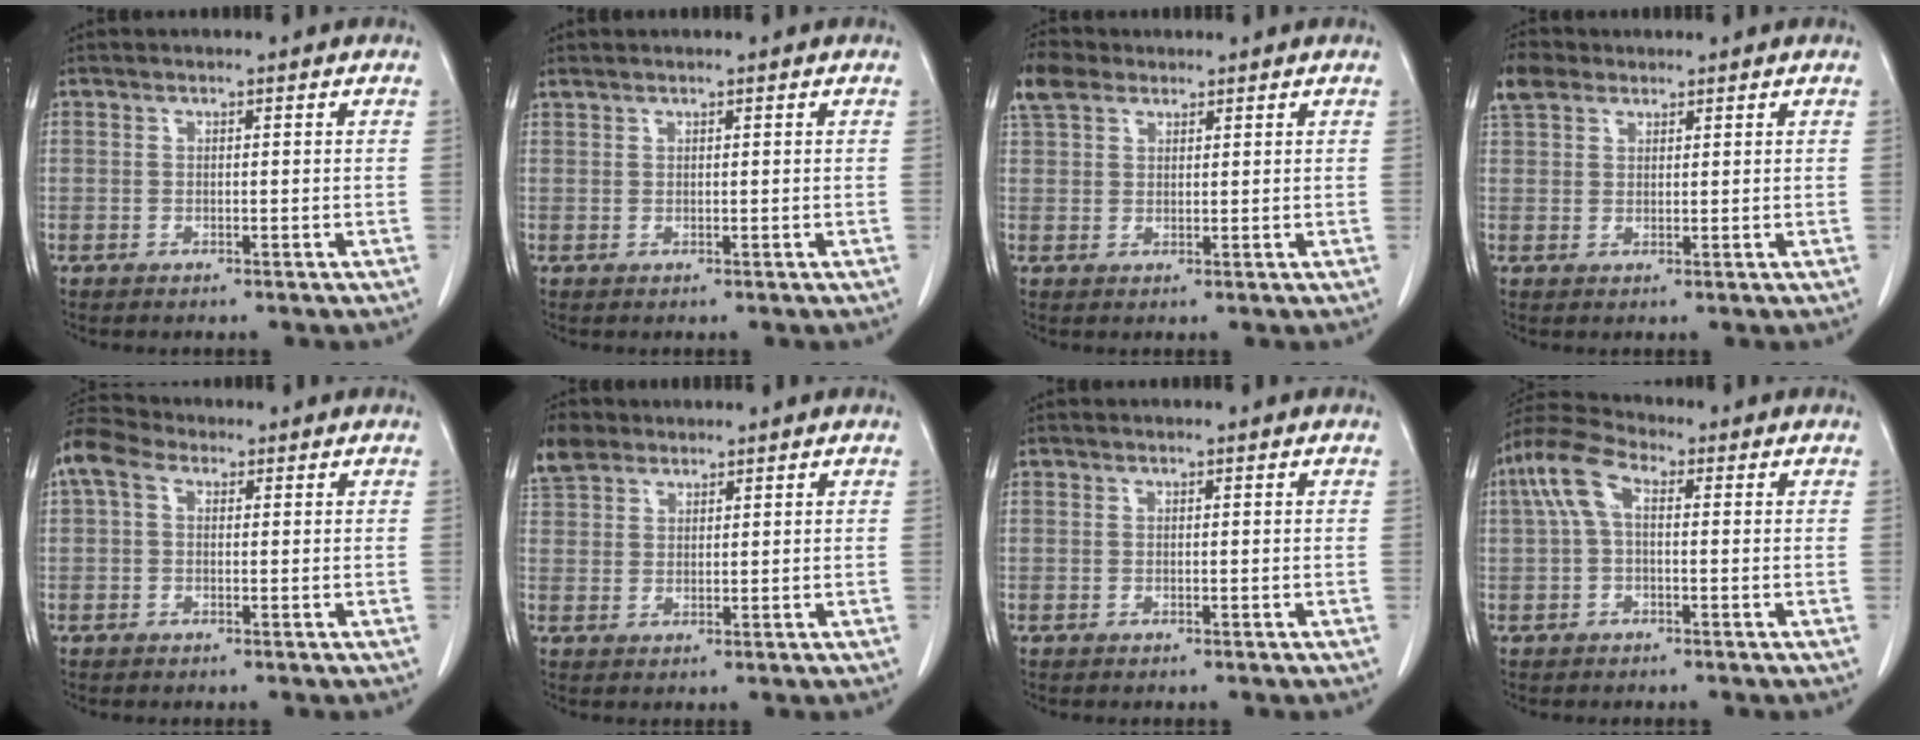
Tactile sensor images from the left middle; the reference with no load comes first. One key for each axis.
{"total": 0.6, "fx": 0.5, "fy": 0.1, "fz": -0.2, "tx": -0.002, "ty": 0.004, "tz": 0.015}
{"total": 4.8, "fx": 3.4, "fy": 2.8, "fz": 1.9, "tx": -0.051, "ty": 0.022, "tz": 0.073}
{"total": 4.4, "fx": 3.1, "fy": 2.7, "fz": 1.6, "tx": -0.041, "ty": 0.020, "tz": 0.065}
{"total": 4.5, "fx": 1.8, "fy": 3.0, "fz": 2.9, "tx": -0.074, "ty": 0.035, "tz": 0.031}
{"total": 5.1, "fx": 4.0, "fy": 2.8, "fz": 1.5, "tx": -0.043, "ty": 0.017, "tz": 0.086}
{"total": 0.0}
{"total": 6.0, "fx": 1.1, "fy": 2.7, "fz": 5.3, "tx": -0.119, "ty": 0.031, "tz": 0.018}